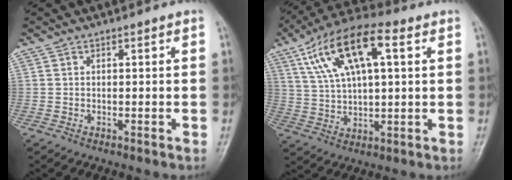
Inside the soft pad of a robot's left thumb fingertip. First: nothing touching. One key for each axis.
{"total": 16.2, "fx": 6.2, "fy": 6.9, "fz": 13.3, "tx": -0.236, "ty": 0.014, "tz": 0.107}